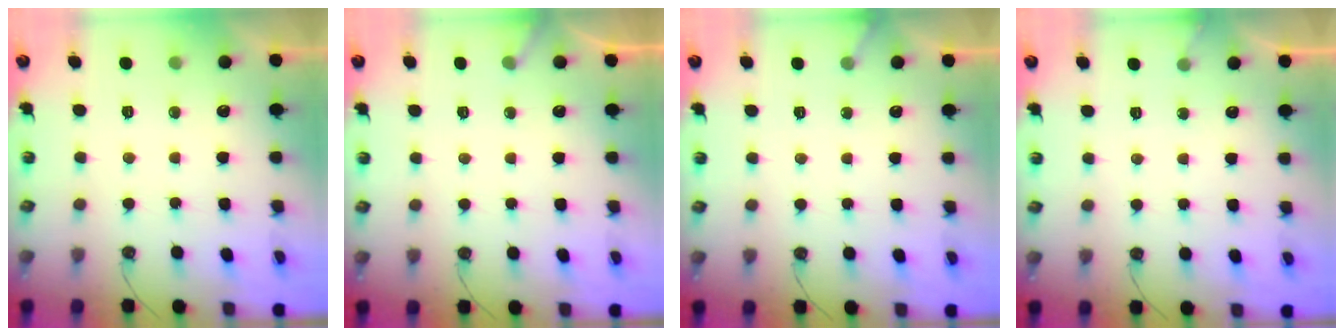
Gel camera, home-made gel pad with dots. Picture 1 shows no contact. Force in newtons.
{"total": 4.1, "press": 4.1, "slide": 0.3}
{"total": 1.7, "press": 1.7, "slide": 0.1}
{"total": 2.2, "press": 2.2, "slide": 0.1}